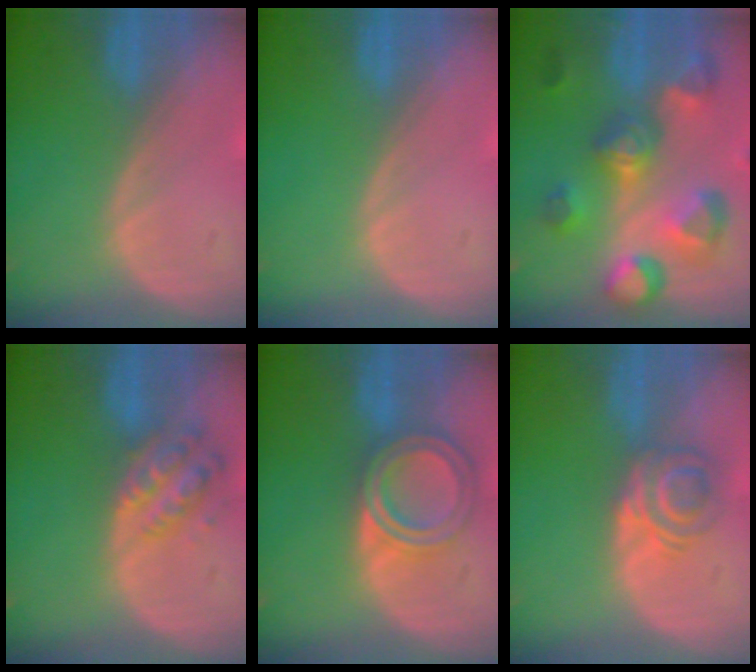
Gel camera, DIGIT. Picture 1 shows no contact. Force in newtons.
{"total": 0.0}
{"total": 11.3, "press": 10.0, "slide": 5.2}
{"total": 6.0, "press": 5.4, "slide": 2.6}
{"total": 6.9, "press": 6.2, "slide": 3.1}
{"total": 5.9, "press": 4.8, "slide": 3.3}